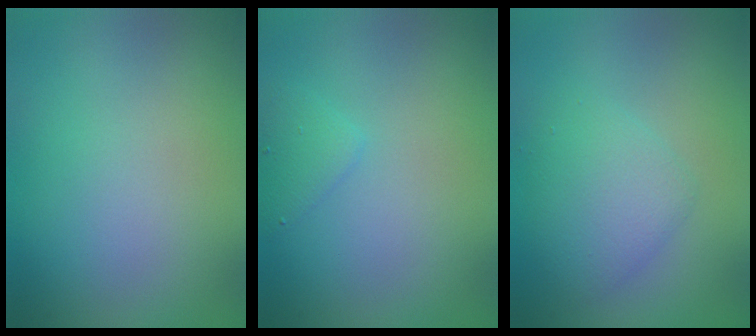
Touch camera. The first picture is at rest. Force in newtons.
{"total": 1.4, "press": 1.4, "slide": 0.1}
{"total": 2.9, "press": 2.9, "slide": 0.0}